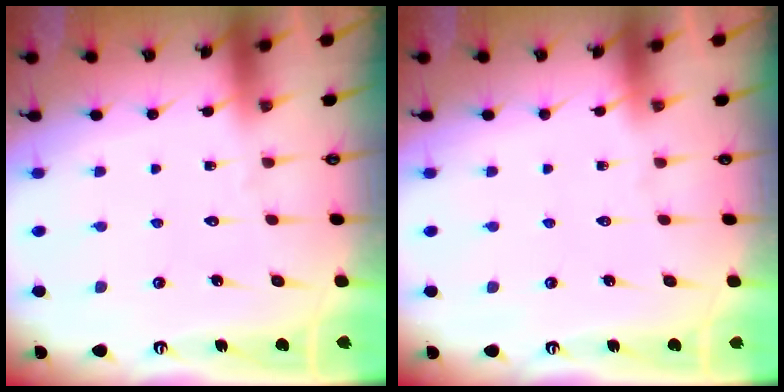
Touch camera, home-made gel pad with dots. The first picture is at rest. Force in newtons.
{"total": 0.0}